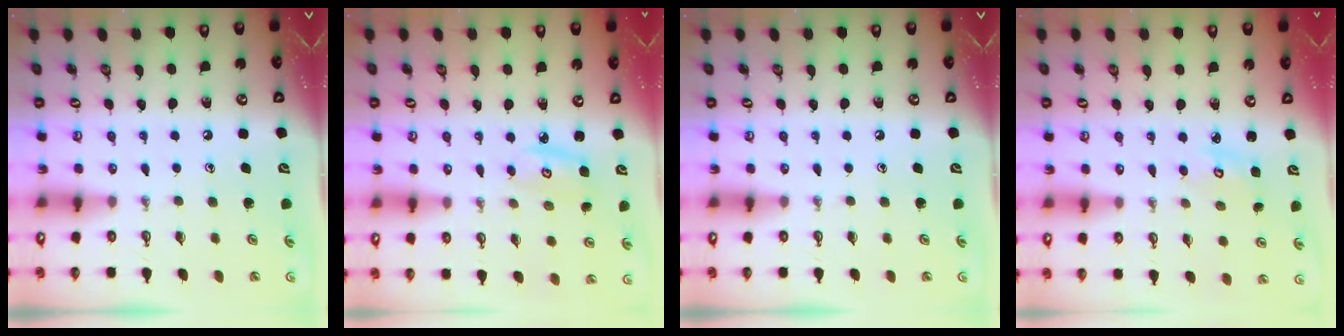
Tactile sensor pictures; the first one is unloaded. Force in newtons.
{"total": 3.4, "press": 3.4, "slide": 0.3}
{"total": 0.0}
{"total": 2.6, "press": 2.6, "slide": 0.2}